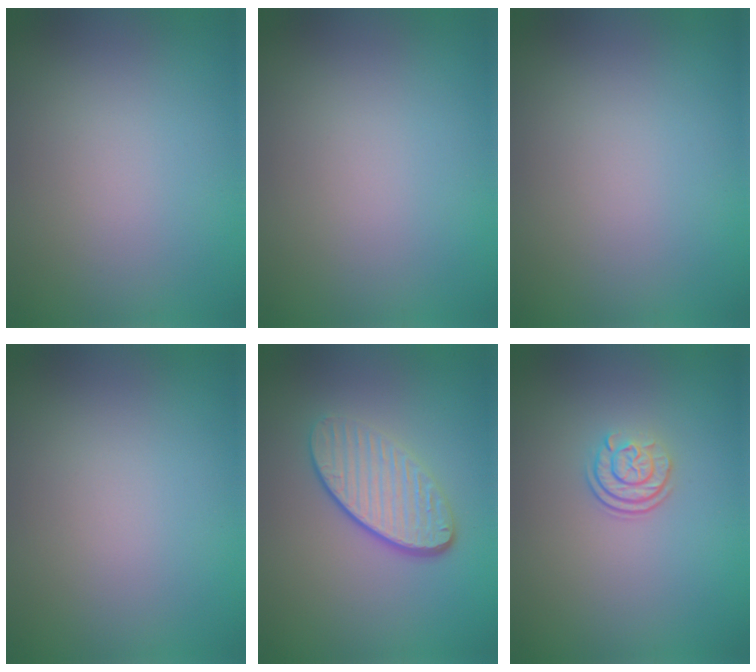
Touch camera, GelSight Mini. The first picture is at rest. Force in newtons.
{"total": 0.0}
{"total": 0.0}
{"total": 0.0}
{"total": 4.2, "press": 2.9, "slide": 3.0}
{"total": 2.3, "press": 1.7, "slide": 1.6}